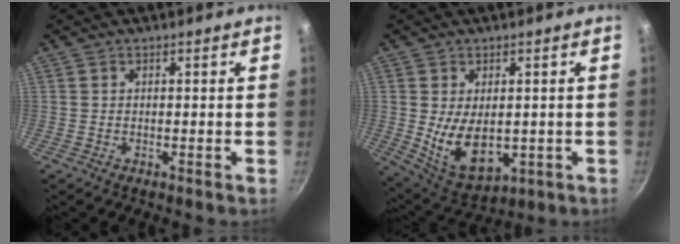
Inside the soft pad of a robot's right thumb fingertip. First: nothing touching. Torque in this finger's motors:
{"motor_torque": [-0.25, 0.70, -0.04, 0.13, 0.15]}